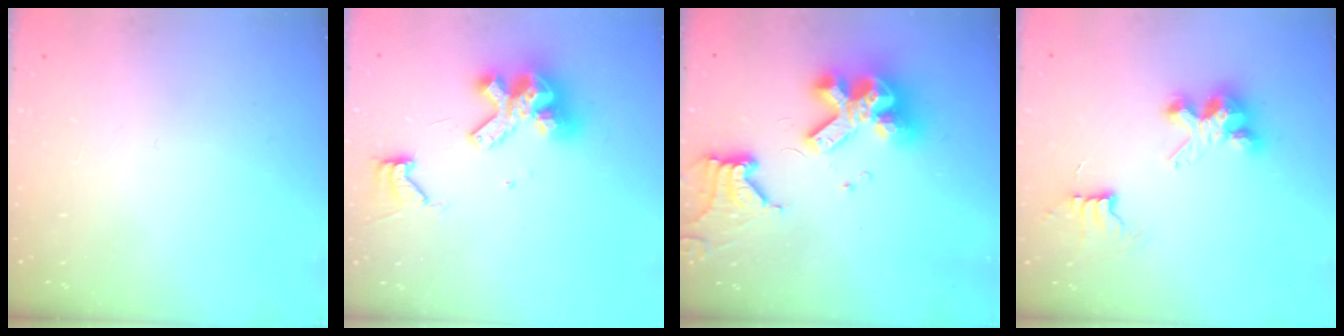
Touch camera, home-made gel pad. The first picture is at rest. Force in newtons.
{"total": 12.5, "press": 12.4, "slide": 1.4}
{"total": 17.8, "press": 17.7, "slide": 1.8}
{"total": 8.5, "press": 8.4, "slide": 0.6}